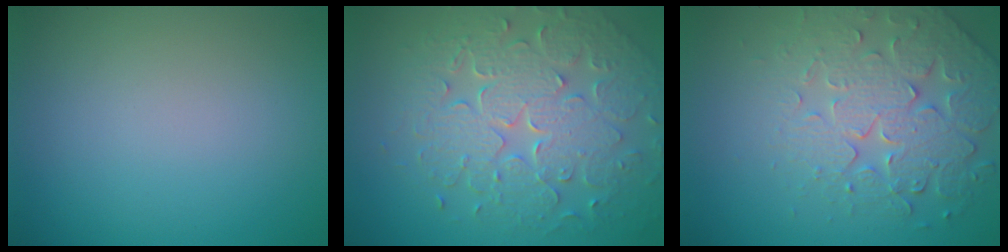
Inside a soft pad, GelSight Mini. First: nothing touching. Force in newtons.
{"total": 8.1, "press": 5.8, "slide": 5.7}
{"total": 4.8, "press": 4.7, "slide": 1.1}